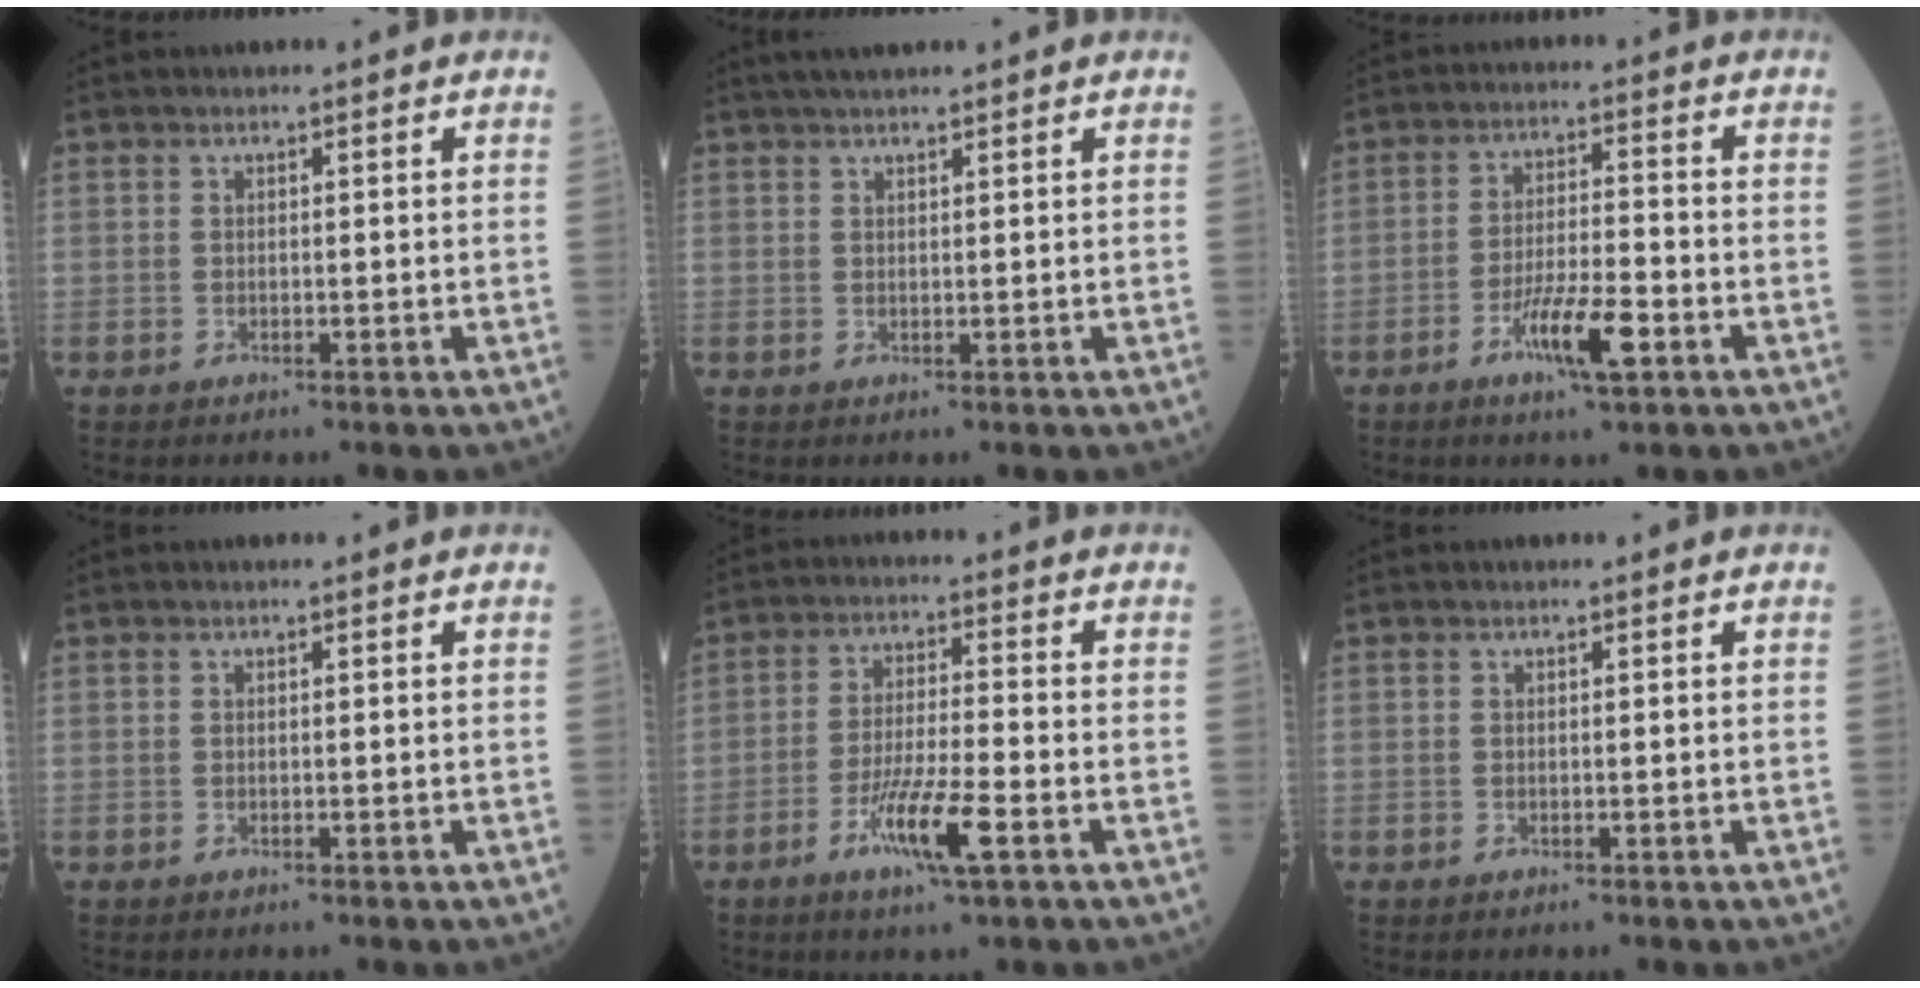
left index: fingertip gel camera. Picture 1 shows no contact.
{"total": 3.5, "force": [3.0, 0.1, 1.9], "torque": [-0.026, 0.025, 0.049]}
{"total": 7.5, "force": [-3.8, 1.0, 6.4], "torque": [-0.123, -0.008, -0.066]}
{"total": 0.0}
{"total": 8.1, "force": [-3.9, 0.3, 7.1], "torque": [-0.139, -0.014, -0.071]}
{"total": 0.0}